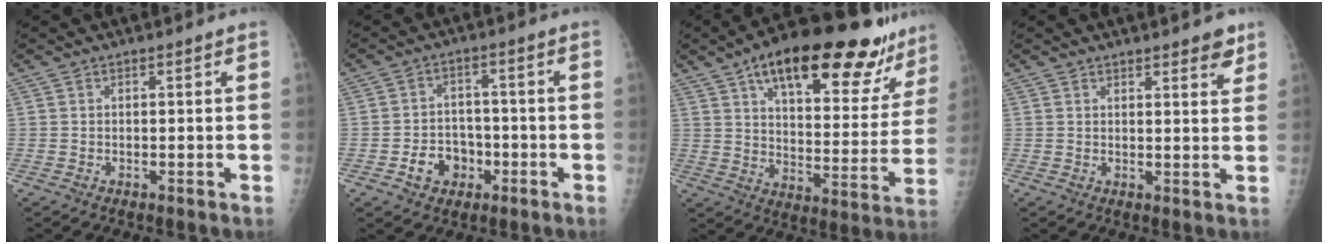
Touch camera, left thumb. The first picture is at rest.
{"total": 6.9, "force": [-2.8, 5.5, 3.0], "torque": [-0.022, 0.025, -0.043]}
{"total": 27.8, "force": [18.0, 10.8, 18.1], "torque": [-0.226, -0.036, 0.257]}
{"total": 4.0, "force": [2.9, 1.2, 2.5], "torque": [-0.019, -0.016, 0.034]}